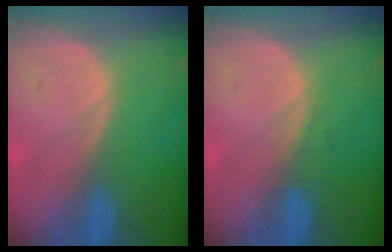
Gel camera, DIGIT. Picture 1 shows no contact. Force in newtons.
{"total": 0.7, "press": 0.7, "slide": 0.1}